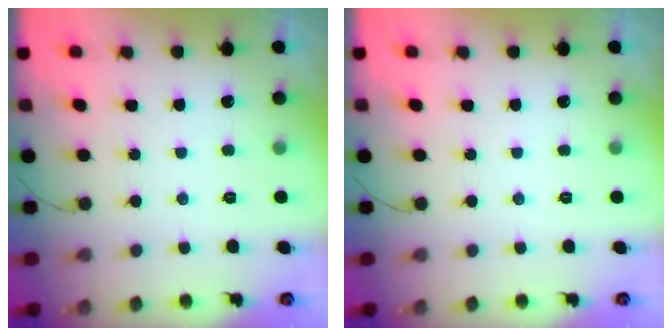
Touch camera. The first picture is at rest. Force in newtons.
{"total": 0.0}